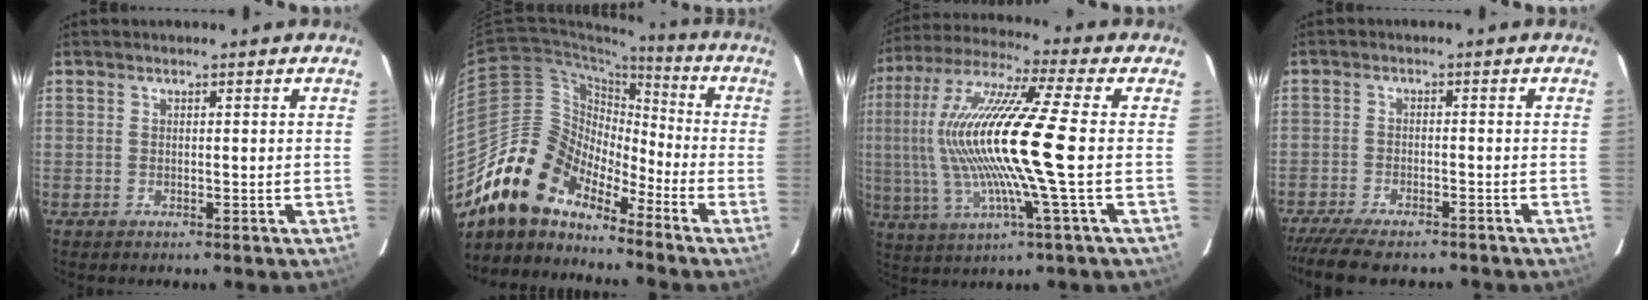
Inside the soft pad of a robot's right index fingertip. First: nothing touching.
{"total": 14.5, "force": [-12.0, 6.5, 4.9], "torque": [-0.092, 0.021, -0.238]}
{"total": 21.0, "force": [0.9, 1.3, 20.9], "torque": [-0.399, 0.003, 0.007]}
{"total": 10.7, "force": [-9.3, 2.3, 4.8], "torque": [-0.115, -0.032, -0.155]}